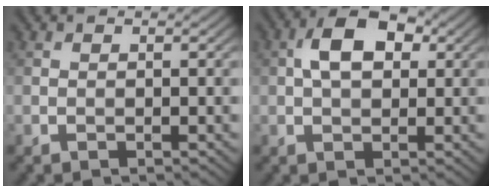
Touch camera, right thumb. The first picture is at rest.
{"total": 6.2, "force": [1.4, 3.7, 4.8], "torque": [-0.088, 0.012, 0.016]}